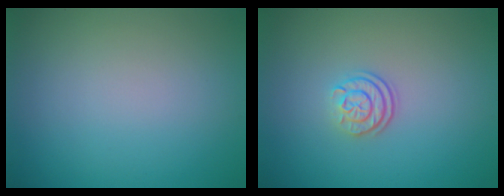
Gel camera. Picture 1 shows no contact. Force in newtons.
{"total": 2.4, "press": 1.8, "slide": 1.6}